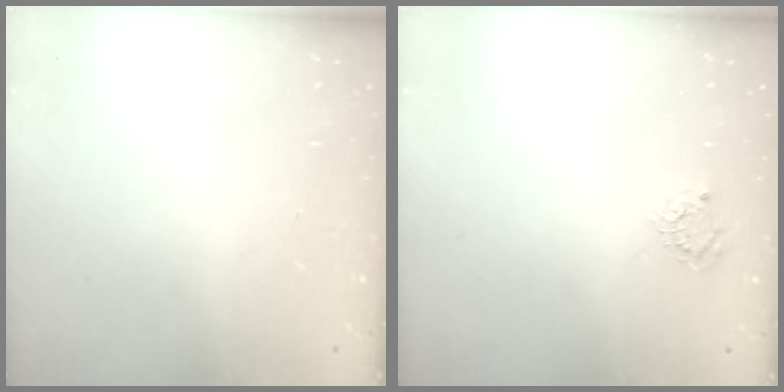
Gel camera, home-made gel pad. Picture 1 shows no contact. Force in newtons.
{"total": 2.5, "press": 2.5, "slide": 0.4}